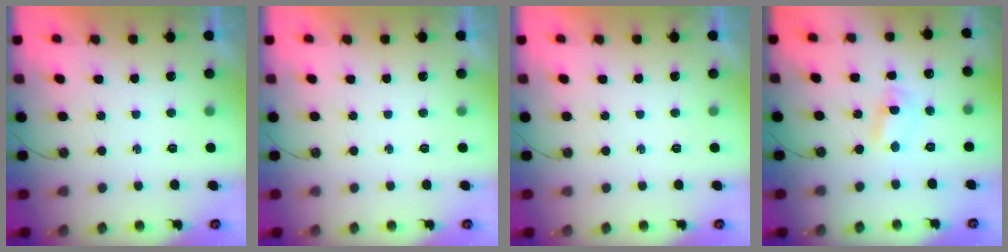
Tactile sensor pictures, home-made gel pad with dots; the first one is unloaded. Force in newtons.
{"total": 0.0}
{"total": 0.0}
{"total": 2.7, "press": 2.7, "slide": 0.3}